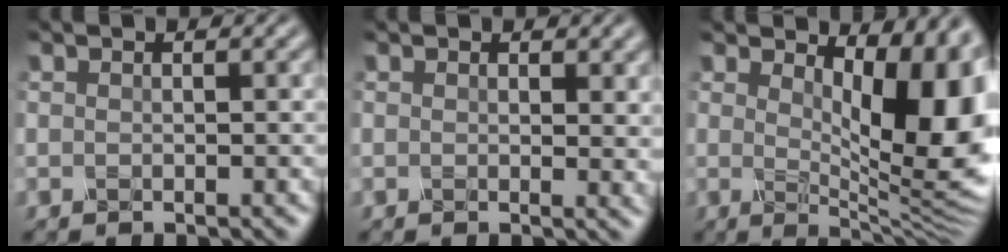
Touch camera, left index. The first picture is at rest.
{"total": 1.5, "force": [0.7, 0.6, 1.2], "torque": [-0.012, -0.005, 0.012]}
{"total": 10.5, "force": [2.0, 4.5, 9.3], "torque": [-0.115, -0.009, 0.036]}